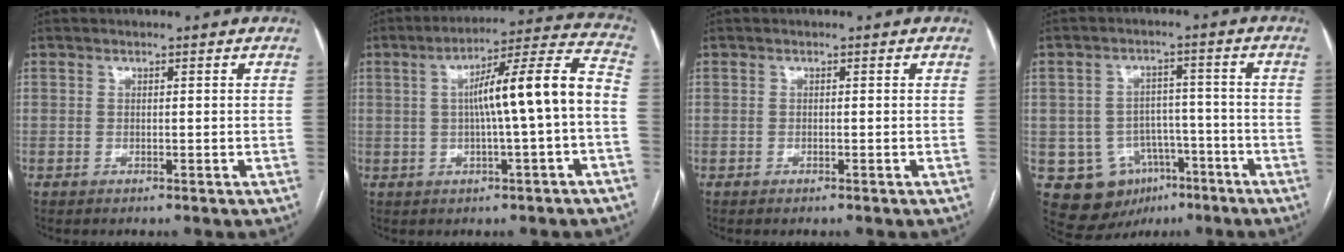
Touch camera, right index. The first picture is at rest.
{"total": 12.9, "force": [-0.6, 0.1, 12.9], "torque": [-0.193, 0.031, -0.011]}
{"total": 0.0}
{"total": 10.3, "force": [-4.6, 8.5, 3.5], "torque": [-0.055, 0.025, -0.057]}